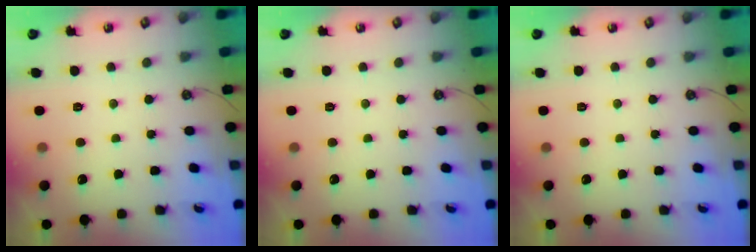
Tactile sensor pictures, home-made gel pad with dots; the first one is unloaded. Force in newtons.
{"total": 0.0}
{"total": 0.0}